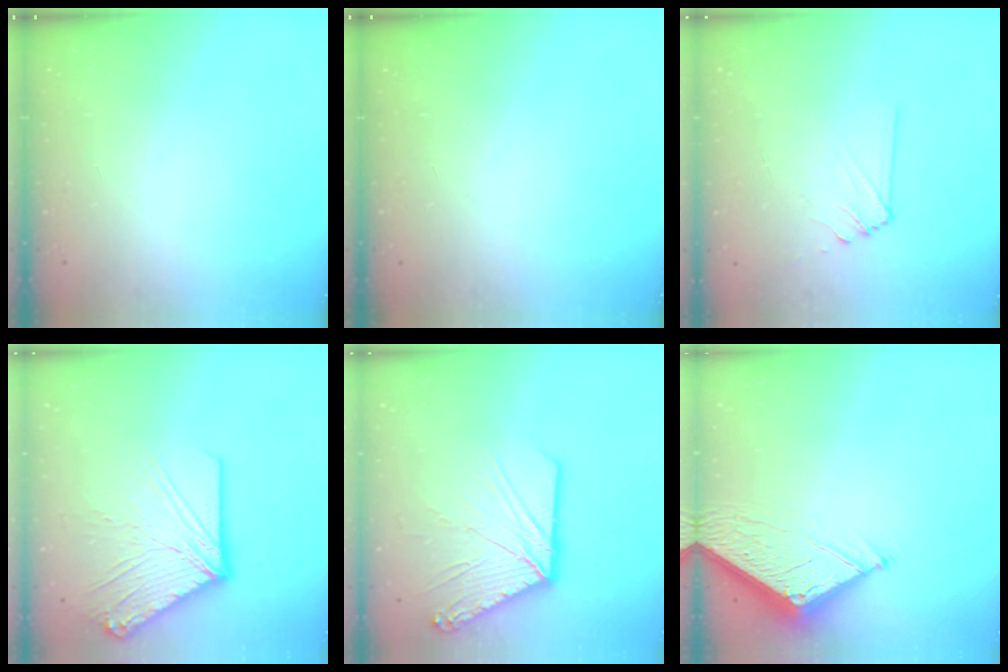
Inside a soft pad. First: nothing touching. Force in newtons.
{"total": 0.0}
{"total": 6.2, "press": 6.2, "slide": 0.9}
{"total": 16.4, "press": 16.2, "slide": 2.3}
{"total": 14.4, "press": 14.3, "slide": 2.1}
{"total": 6.6, "press": 6.6, "slide": 0.7}